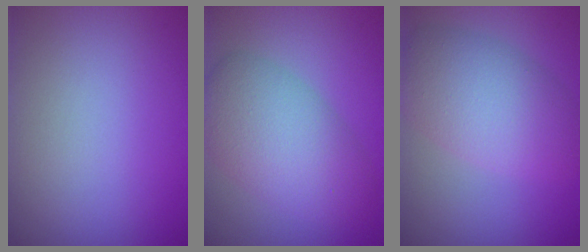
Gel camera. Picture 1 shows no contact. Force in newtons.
{"total": 6.3, "press": 6.3, "slide": 0.3}
{"total": 6.6, "press": 6.6, "slide": 0.2}